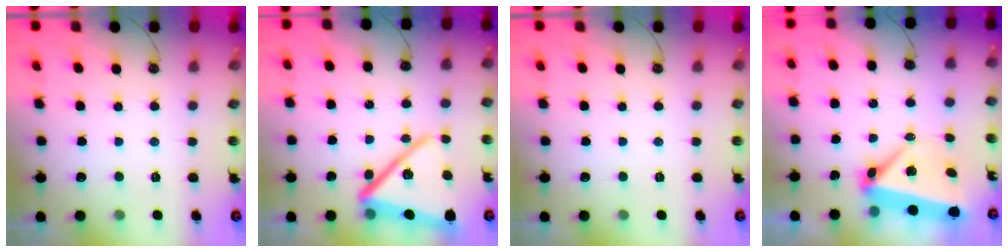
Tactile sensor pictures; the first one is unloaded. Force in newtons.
{"total": 19.9, "press": 19.9, "slide": 1.5}
{"total": 0.0}
{"total": 7.2, "press": 7.2, "slide": 0.8}